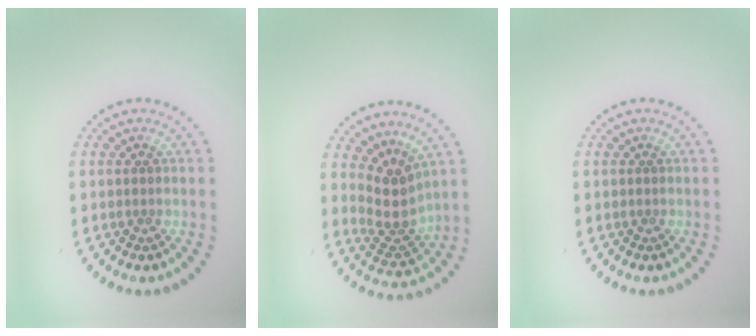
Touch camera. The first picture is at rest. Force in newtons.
{"total": 3.6, "press": 2.5, "slide": 2.6}
{"total": 0.0}